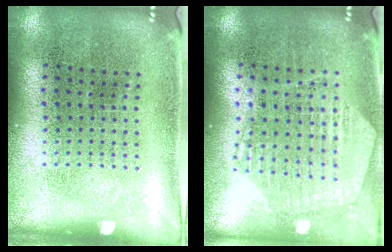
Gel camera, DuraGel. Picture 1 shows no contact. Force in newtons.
{"total": 1.1, "press": 1.1, "slide": 0.2}